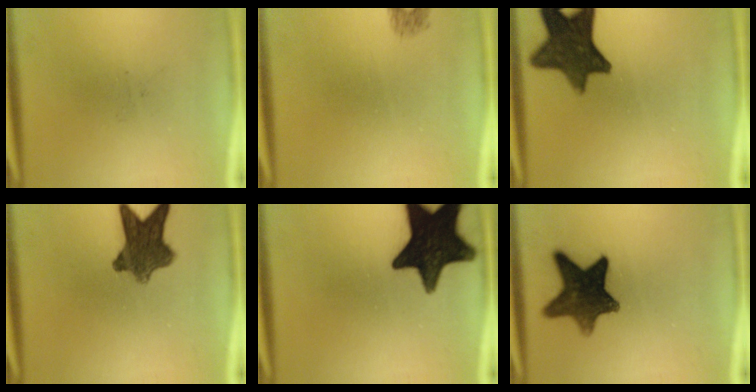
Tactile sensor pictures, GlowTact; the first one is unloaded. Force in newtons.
{"total": 1.0}
{"total": 12.0}
{"total": 9.6}
{"total": 17.8}
{"total": 12.2}